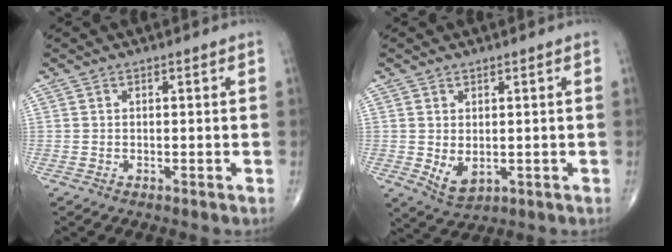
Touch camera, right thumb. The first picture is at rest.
{"total": 4.3, "force": [-0.2, 2.7, 3.4], "torque": [-0.053, -0.008, 0.011]}